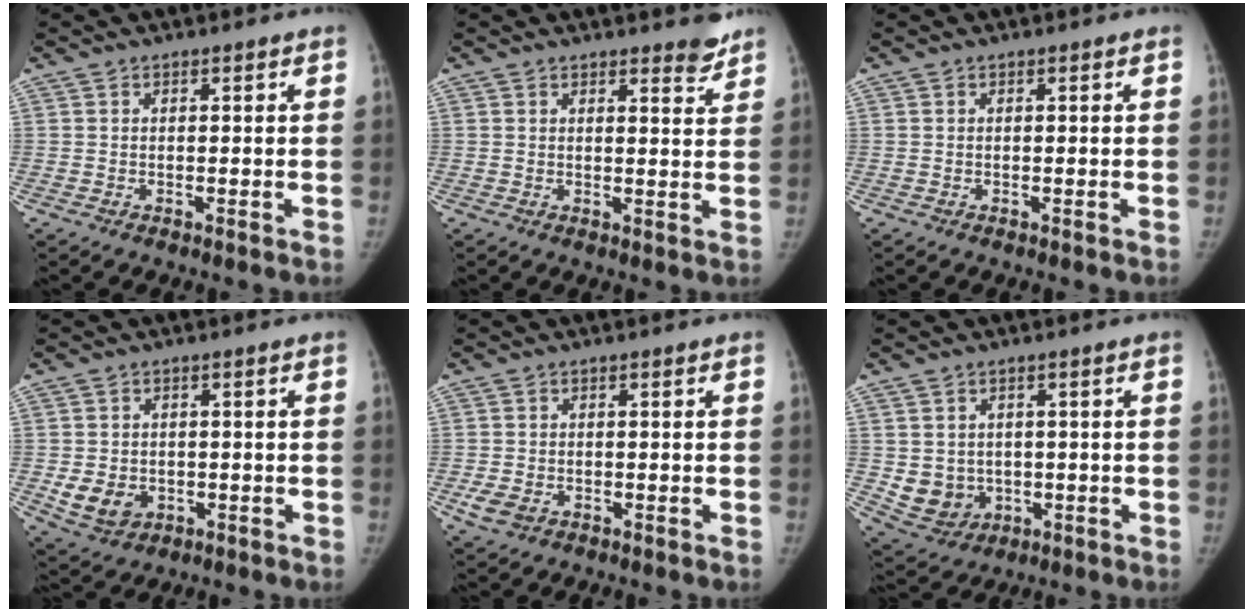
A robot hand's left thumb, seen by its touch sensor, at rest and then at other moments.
{"total": 3.5, "force": [3.1, 0.9, 1.5], "torque": [-0.004, -0.025, 0.036]}
{"total": 0.0}
{"total": 6.3, "force": [-1.5, 5.1, 3.4], "torque": [-0.046, 0.004, -0.012]}
{"total": 3.4, "force": [-1.4, 2.4, 1.9], "torque": [-0.039, 0.001, -0.020]}
{"total": 7.2, "force": [-0.6, 6.5, 3.0], "torque": [-0.027, 0.004, 0.010]}